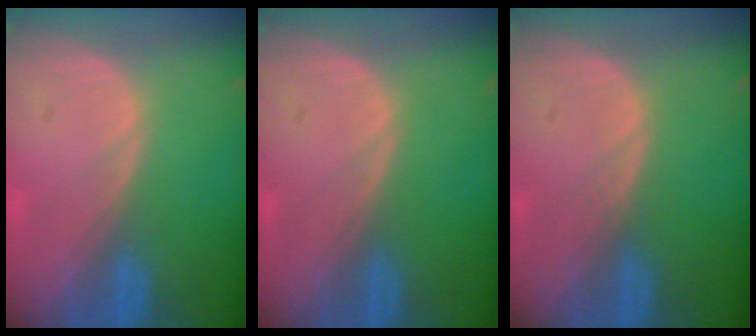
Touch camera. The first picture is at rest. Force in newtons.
{"total": 0.0}
{"total": 0.6, "press": 0.6, "slide": 0.0}